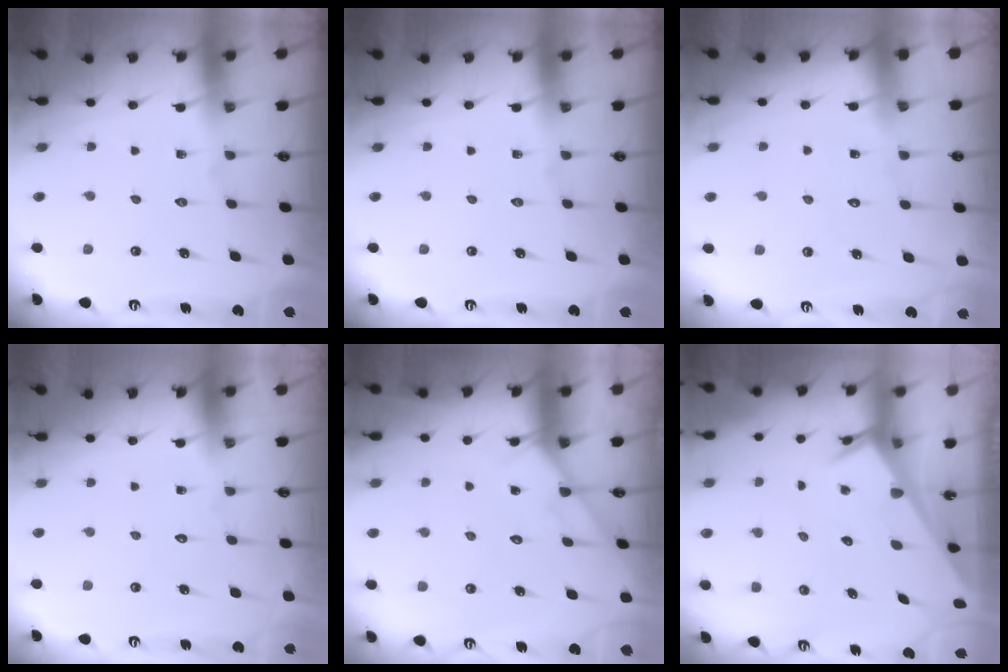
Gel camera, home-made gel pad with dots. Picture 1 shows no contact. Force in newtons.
{"total": 0.0}
{"total": 4.9, "press": 4.9, "slide": 0.5}
{"total": 1.7, "press": 1.6, "slide": 0.2}
{"total": 5.0, "press": 4.9, "slide": 0.6}
{"total": 3.2, "press": 3.2, "slide": 0.2}